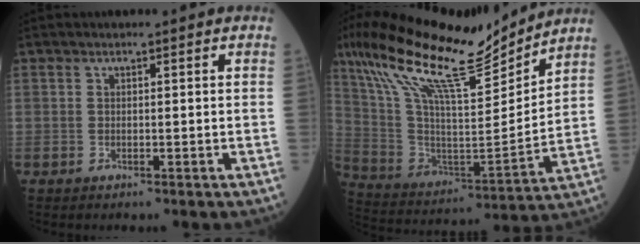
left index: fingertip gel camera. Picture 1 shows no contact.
{"total": 21.2, "force": [16.9, 2.9, 12.4], "torque": [-0.232, 0.007, 0.304]}